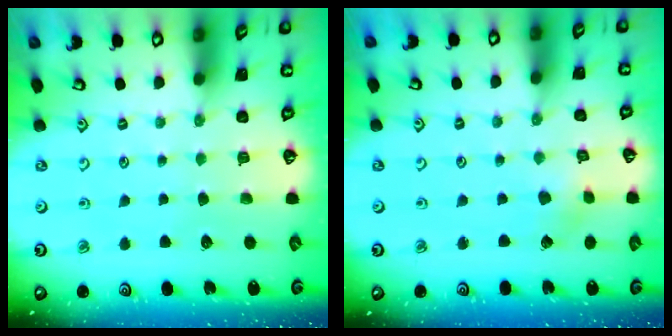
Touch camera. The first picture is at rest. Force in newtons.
{"total": 2.1, "press": 2.1, "slide": 0.2}